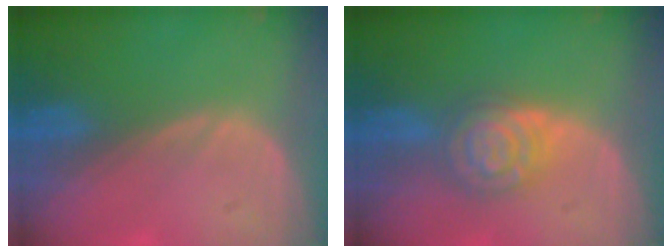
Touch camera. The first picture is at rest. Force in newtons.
{"total": 6.6, "press": 6.6, "slide": 0.4}